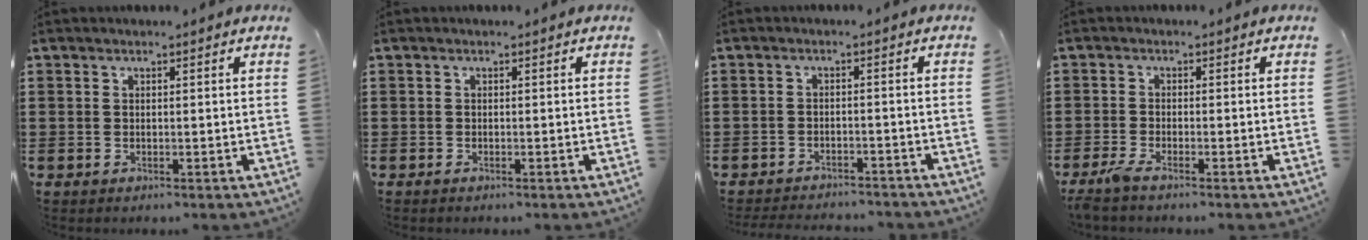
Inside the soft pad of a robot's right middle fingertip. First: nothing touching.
{"total": 0.0}
{"total": 2.7, "force": [-2.7, 0.2, 0.0], "torque": [-0.007, -0.001, -0.057]}
{"total": 2.0, "force": [-1.4, 0.1, 1.4], "torque": [-0.040, -0.006, -0.031]}